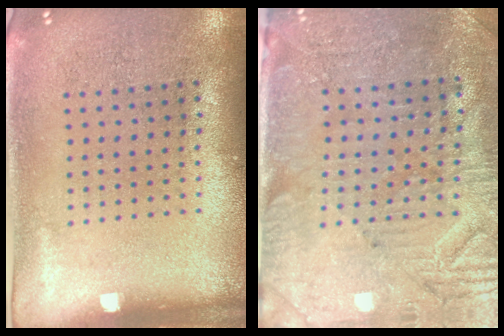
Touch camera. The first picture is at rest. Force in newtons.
{"total": 3.3, "press": 3.1, "slide": 1.2}